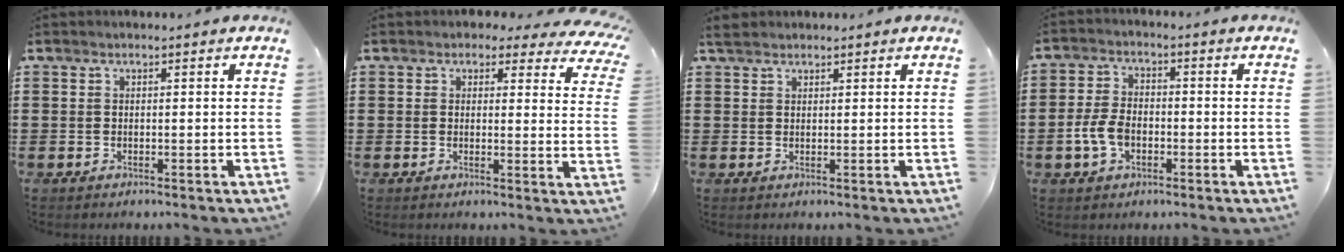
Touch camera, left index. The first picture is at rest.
{"total": 2.9, "force": [2.3, 1.3, 1.2], "torque": [-0.022, -0.010, 0.038]}
{"total": 1.8, "force": [1.5, 0.7, 0.8], "torque": [-0.019, 0.005, 0.028]}
{"total": 5.6, "force": [-1.7, 3.4, 4.1], "torque": [-0.099, 0.000, -0.037]}